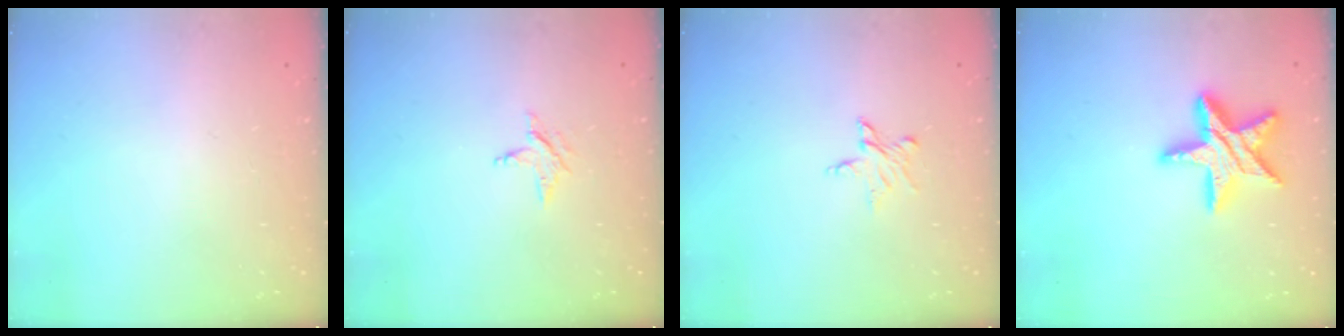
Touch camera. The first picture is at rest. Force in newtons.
{"total": 2.5, "press": 2.5, "slide": 0.3}
{"total": 3.5, "press": 3.4, "slide": 0.3}
{"total": 16.8, "press": 16.8, "slide": 1.1}